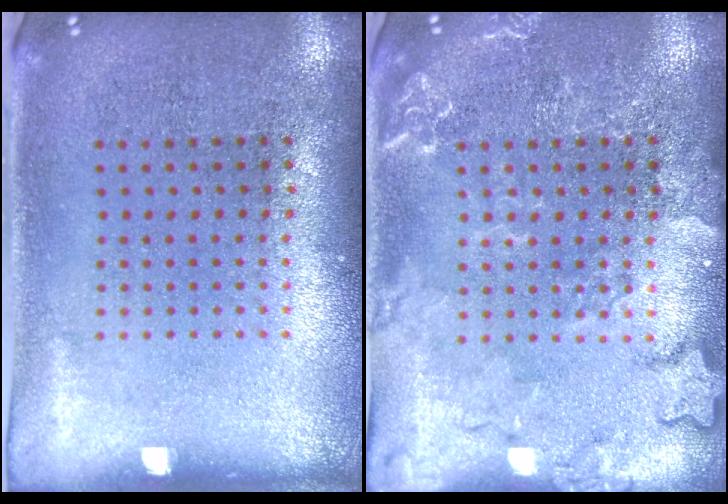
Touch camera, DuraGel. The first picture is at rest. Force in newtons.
{"total": 3.1, "press": 3.0, "slide": 0.4}